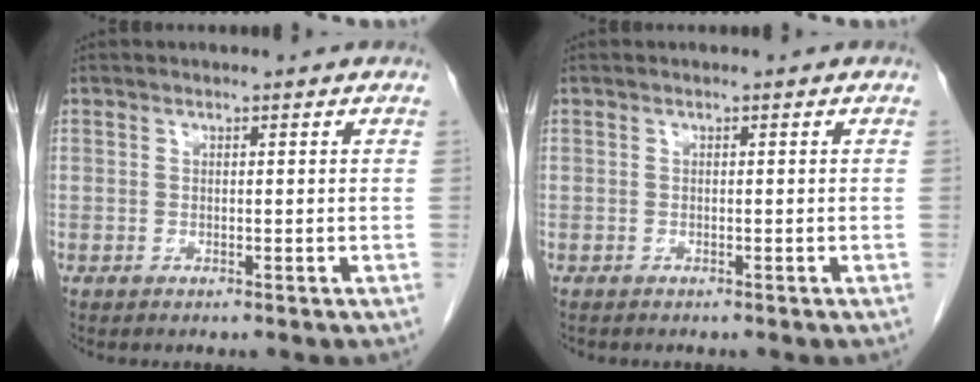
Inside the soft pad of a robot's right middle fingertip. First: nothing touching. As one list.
[{"total": 0.0}]